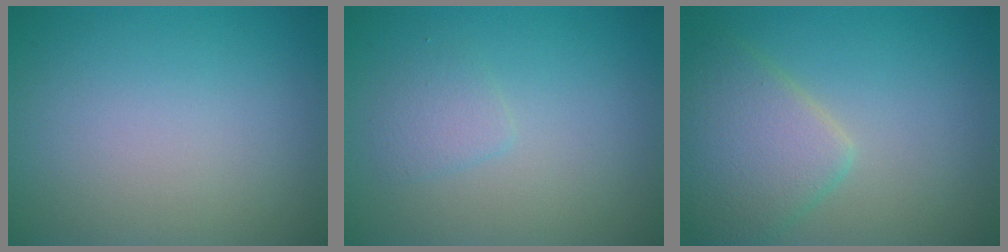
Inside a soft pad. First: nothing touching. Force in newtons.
{"total": 1.4, "press": 1.4, "slide": 0.1}
{"total": 4.8, "press": 4.8, "slide": 0.2}